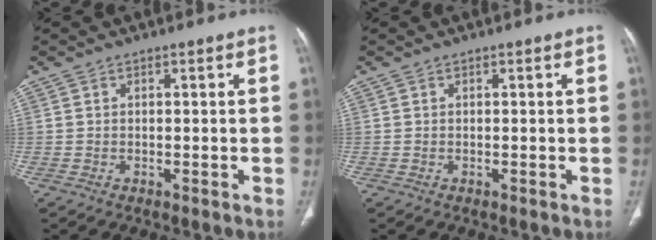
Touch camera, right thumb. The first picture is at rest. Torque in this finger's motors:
{"motor_torque": [0.03, 0.03, 0.00, 0.00, 0.00]}